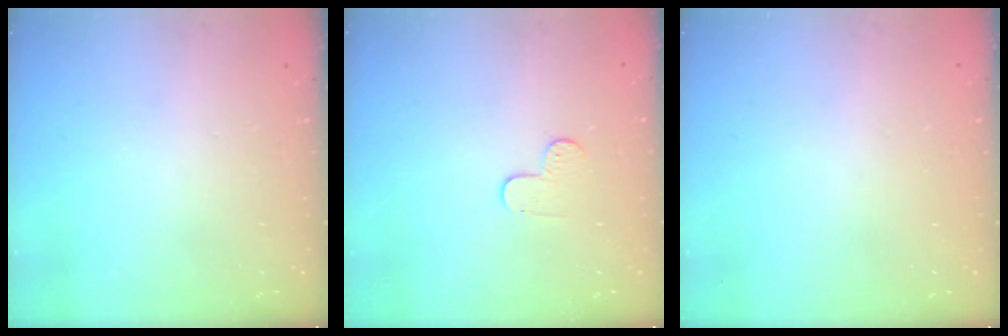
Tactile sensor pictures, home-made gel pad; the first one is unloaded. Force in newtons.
{"total": 5.9, "press": 5.9, "slide": 0.5}
{"total": 0.8, "press": 0.8, "slide": 0.1}